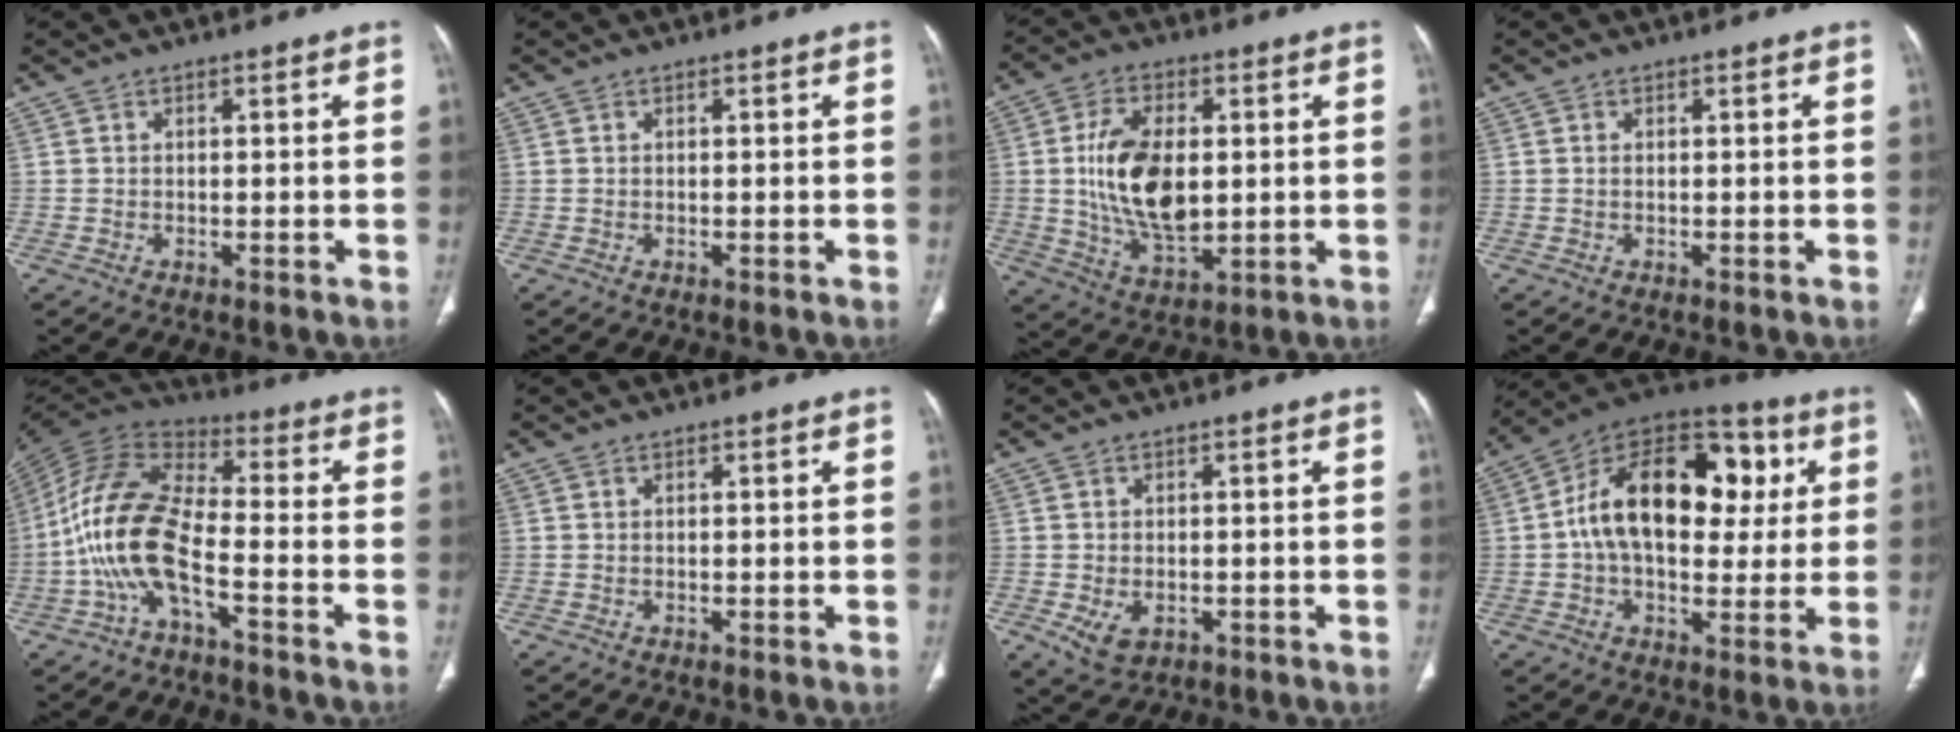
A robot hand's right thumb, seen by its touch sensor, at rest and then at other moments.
{"total": 0.0}
{"total": 15.3, "force": [0.9, 8.5, 12.8], "torque": [-0.225, -0.011, 0.025]}
{"total": 0.0}
{"total": 14.6, "force": [-5.1, 5.7, 12.4], "torque": [-0.268, 0.060, -0.105]}
{"total": 0.0}
{"total": 4.8, "force": [-1.4, 3.3, 3.1], "torque": [-0.054, 0.001, -0.011]}
{"total": 23.2, "force": [3.4, 14.4, 17.9], "torque": [-0.259, 0.024, 0.043]}